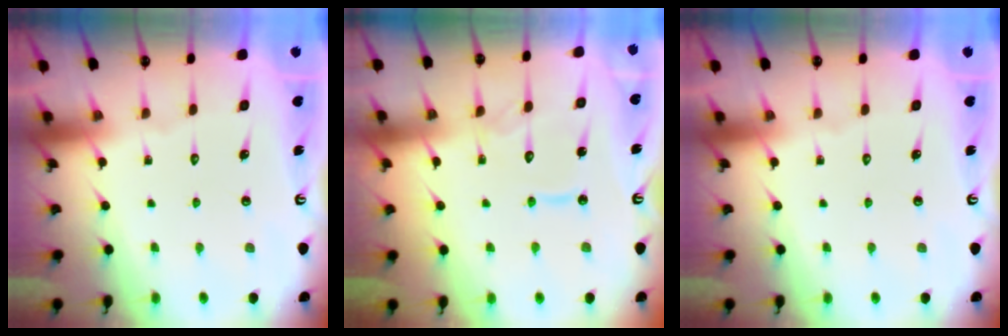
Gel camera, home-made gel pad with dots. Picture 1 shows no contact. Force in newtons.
{"total": 8.9, "press": 8.9, "slide": 0.6}
{"total": 0.0}